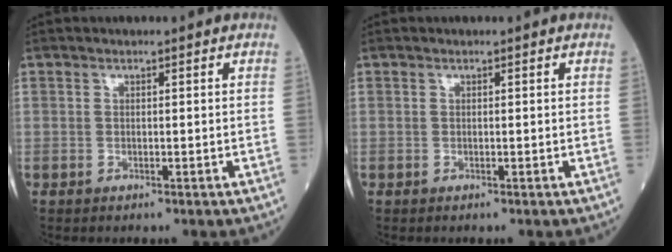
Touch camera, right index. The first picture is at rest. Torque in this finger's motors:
{"motor_torque": [0.04, 0.04, -0.03, -0.01]}